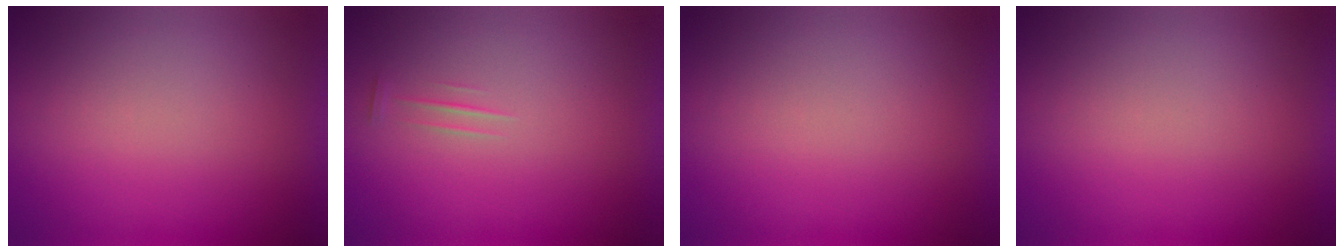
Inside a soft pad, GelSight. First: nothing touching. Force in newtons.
{"total": 1.3}
{"total": 0.0}
{"total": 0.0}